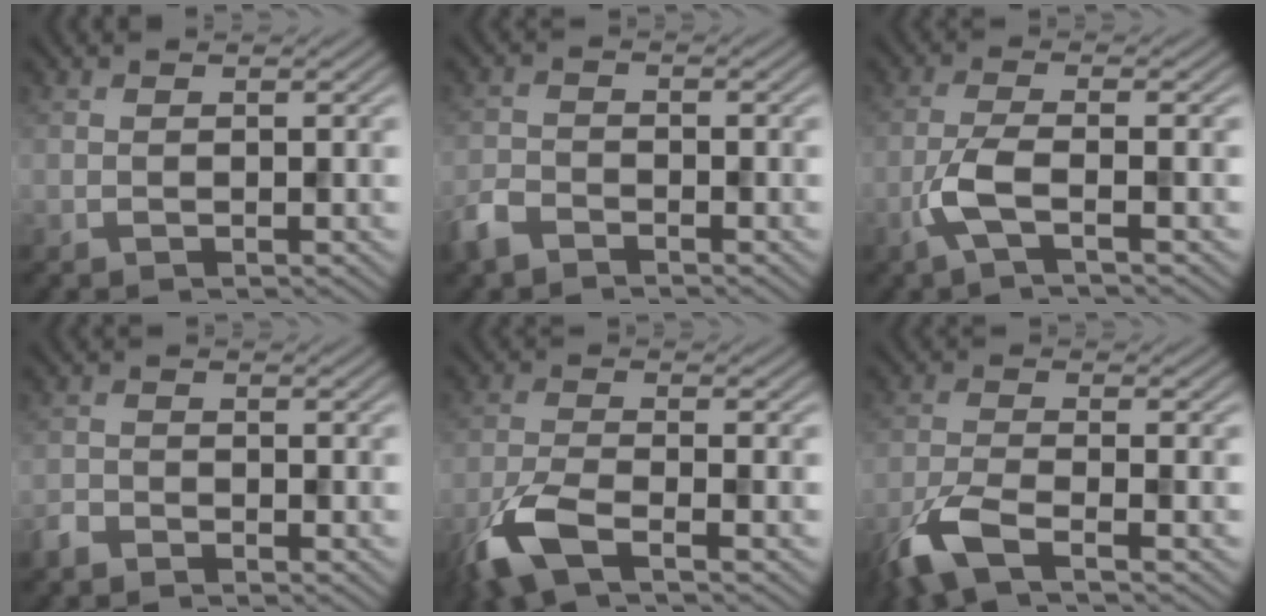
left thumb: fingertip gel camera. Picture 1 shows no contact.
{"total": 3.4, "force": [-2.7, 1.6, 1.3], "torque": [-0.029, -0.006, -0.068]}
{"total": 4.3, "force": [-1.9, 0.8, 3.8], "torque": [-0.083, 0.003, -0.051]}
{"total": 1.9, "force": [-1.7, 0.8, 0.5], "torque": [-0.010, -0.002, -0.041]}
{"total": 6.7, "force": [-4.0, 1.9, 5.1], "torque": [-0.116, -0.009, -0.096]}
{"total": 6.1, "force": [-3.8, 1.4, 4.6], "torque": [-0.100, -0.009, -0.092]}